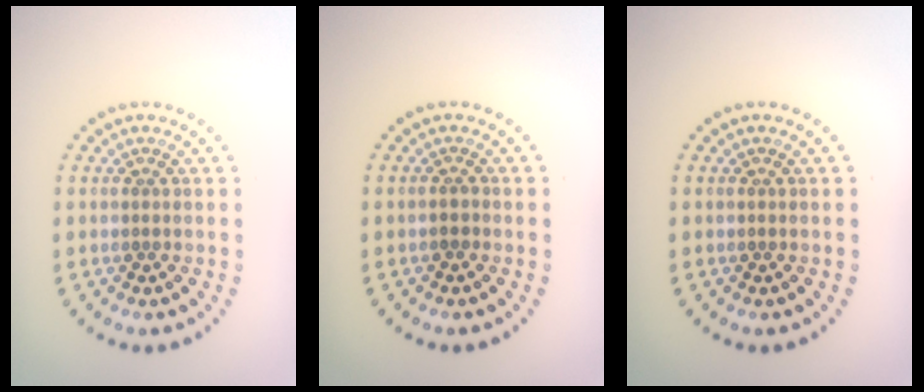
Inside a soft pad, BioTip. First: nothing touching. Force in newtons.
{"total": 0.9, "press": 0.7, "slide": 0.6}
{"total": 0.0}